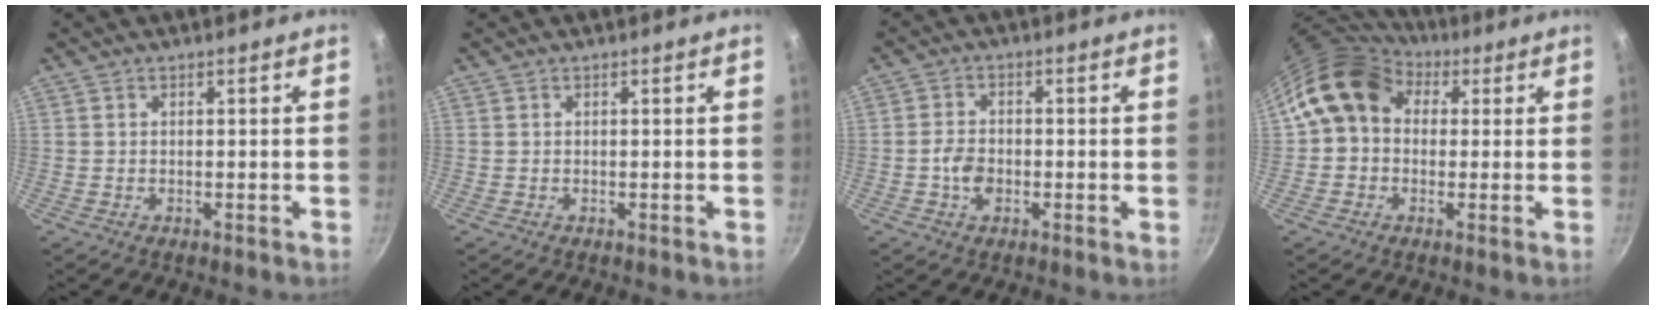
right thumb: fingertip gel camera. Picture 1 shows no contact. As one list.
[{"total": 0.0}, {"total": 4.0, "force": [-1.1, 2.7, 2.8], "torque": [-0.049, 0.014, -0.024]}, {"total": 11.9, "force": [2.8, 9.7, 6.4], "torque": [-0.088, 0.020, 0.029]}]